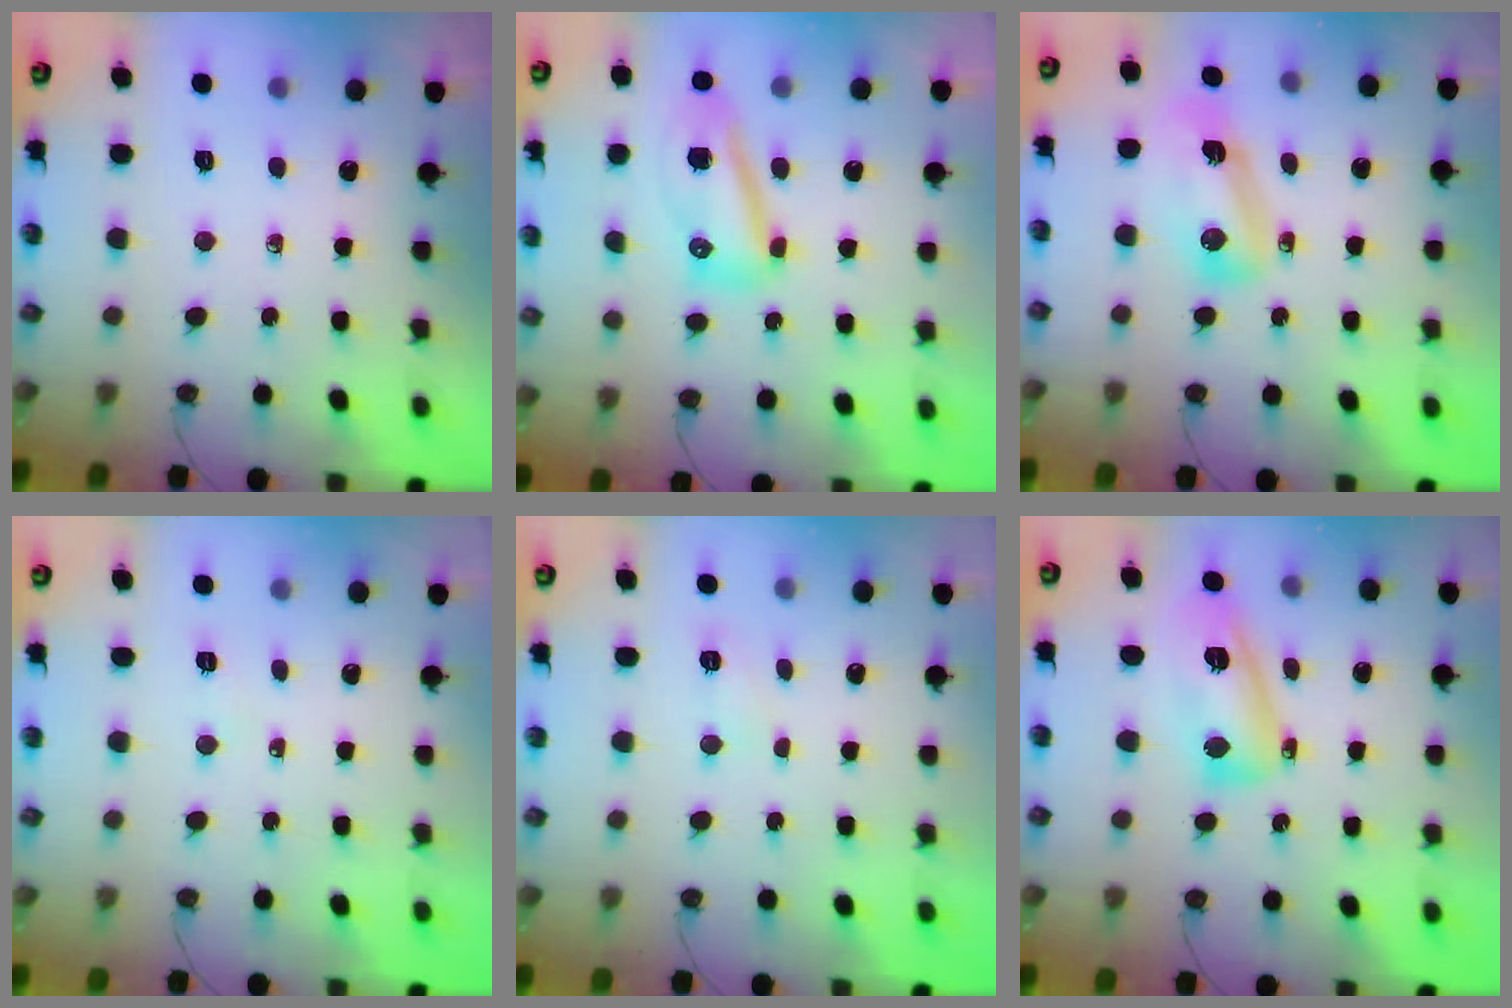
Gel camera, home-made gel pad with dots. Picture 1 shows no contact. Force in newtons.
{"total": 9.1, "press": 9.0, "slide": 1.1}
{"total": 8.5, "press": 8.5, "slide": 0.7}
{"total": 16.1, "press": 5.3, "slide": 15.2}
{"total": 4.9, "press": 4.9, "slide": 0.7}
{"total": 14.1, "press": 14.1, "slide": 1.3}